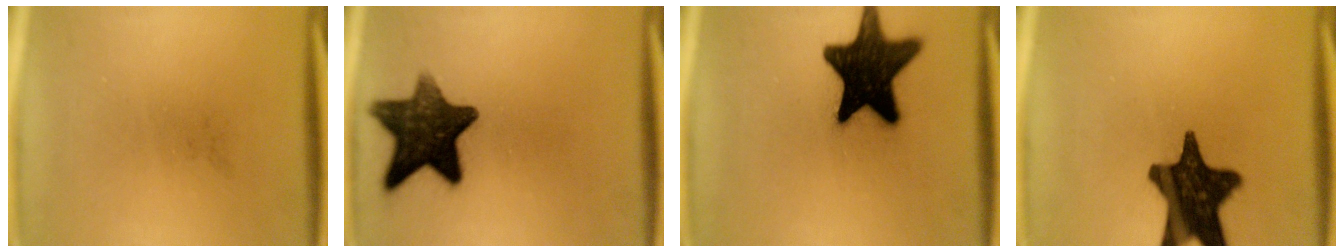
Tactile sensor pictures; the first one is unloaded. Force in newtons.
{"total": 12.9}
{"total": 18.9}
{"total": 16.5}